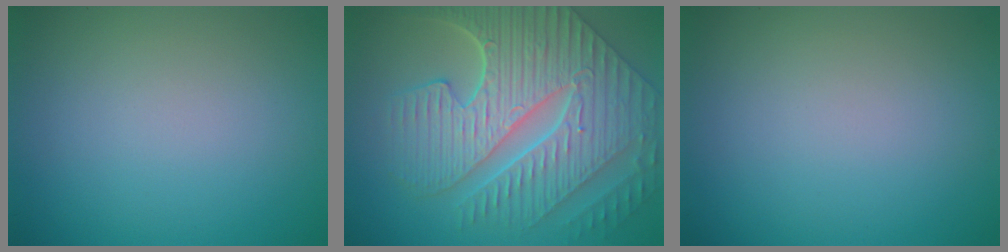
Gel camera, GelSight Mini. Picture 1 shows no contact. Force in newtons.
{"total": 9.7, "press": 7.6, "slide": 6.1}
{"total": 0.0}